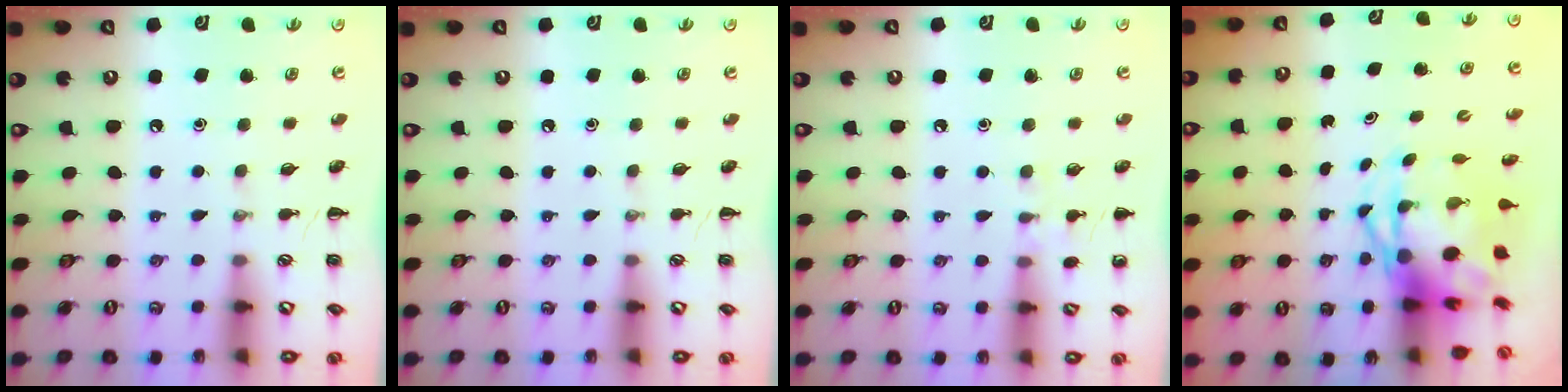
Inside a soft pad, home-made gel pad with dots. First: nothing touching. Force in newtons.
{"total": 0.0}
{"total": 6.3, "press": 6.0, "slide": 2.1}
{"total": 5.2, "press": 5.0, "slide": 1.5}